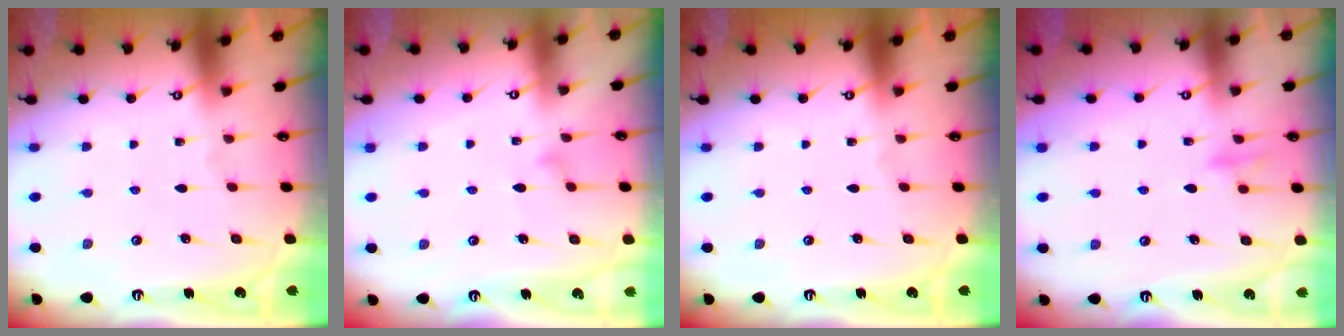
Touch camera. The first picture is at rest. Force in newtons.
{"total": 8.0, "press": 8.0, "slide": 0.5}
{"total": 0.0}
{"total": 8.2, "press": 8.2, "slide": 0.6}